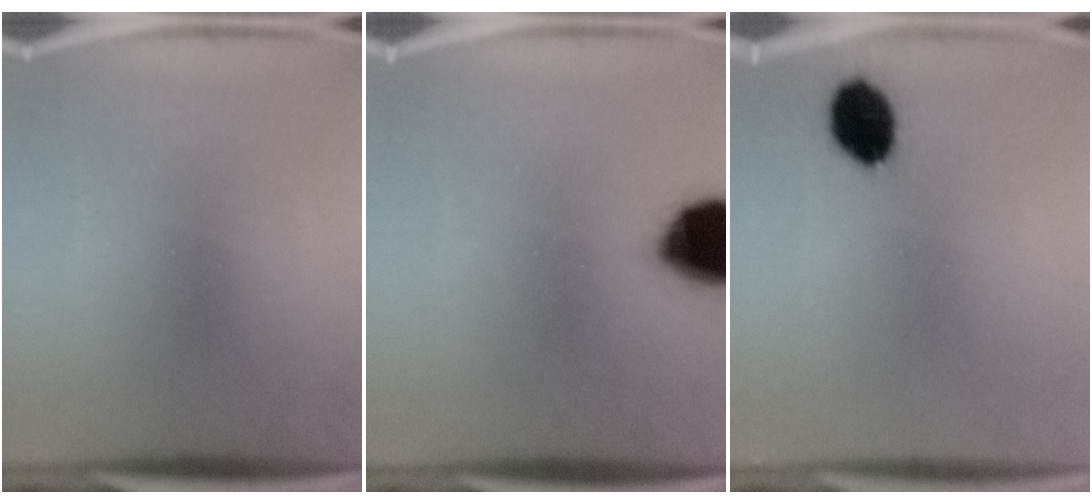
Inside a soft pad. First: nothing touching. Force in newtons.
{"total": 17.6}
{"total": 8.6}